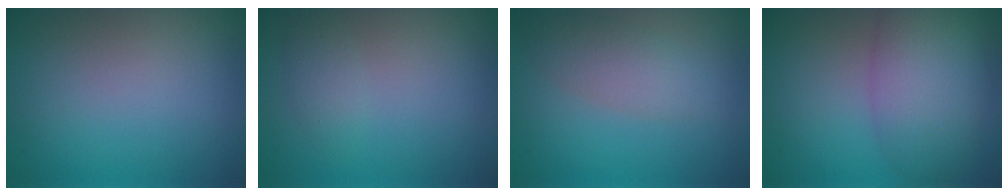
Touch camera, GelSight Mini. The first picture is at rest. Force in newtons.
{"total": 1.5, "press": 1.5, "slide": 0.1}
{"total": 2.8, "press": 2.8, "slide": 0.0}
{"total": 6.0, "press": 6.0, "slide": 0.2}